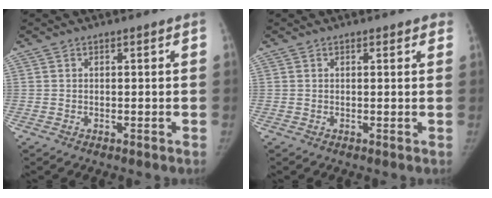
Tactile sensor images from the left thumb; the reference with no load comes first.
{"total": 1.6, "force": [1.1, 0.7, 0.9], "torque": [-0.002, -0.001, 0.009]}